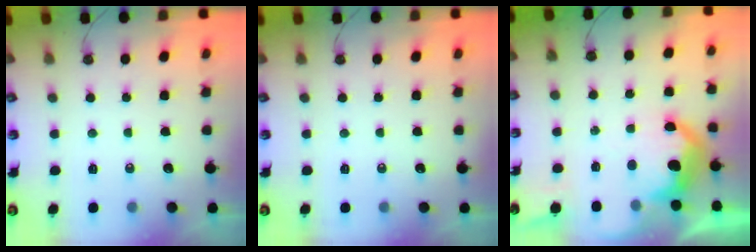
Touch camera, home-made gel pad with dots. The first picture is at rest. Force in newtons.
{"total": 0.0}
{"total": 13.6, "press": 13.6, "slide": 0.9}